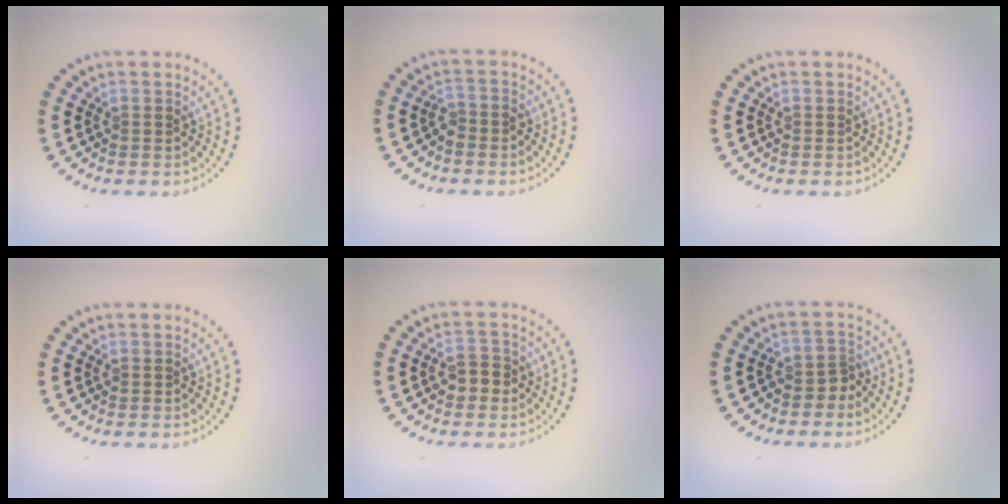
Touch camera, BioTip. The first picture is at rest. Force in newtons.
{"total": 1.3, "press": 1.1, "slide": 0.7}
{"total": 0.0}
{"total": 0.0}
{"total": 2.2, "press": 2.2, "slide": 0.3}
{"total": 1.9, "press": 1.5, "slide": 1.3}